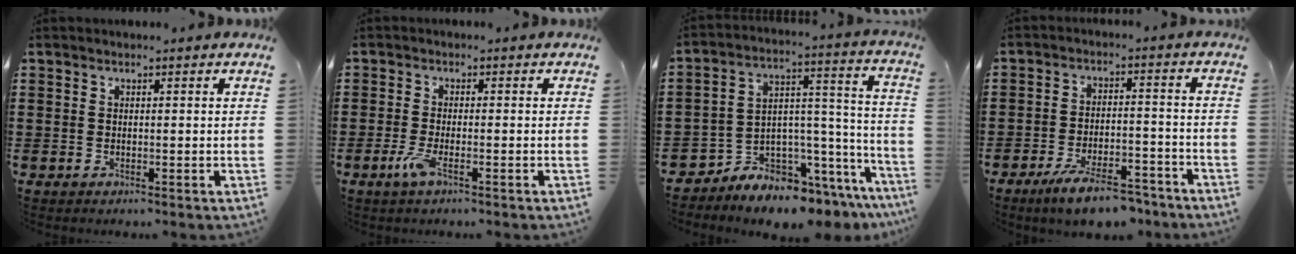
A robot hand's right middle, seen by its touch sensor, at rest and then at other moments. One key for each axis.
{"total": 3.0, "fx": -1.4, "fy": 0.6, "fz": 2.6, "tx": -0.072, "ty": -0.013, "tz": -0.031}
{"total": 5.5, "fx": -5.2, "fy": 1.8, "fz": -0.3, "tx": 0.001, "ty": -0.015, "tz": -0.099}
{"total": 7.9, "fx": -6.7, "fy": 1.4, "fz": 4.0, "tx": -0.076, "ty": 0.005, "tz": -0.125}